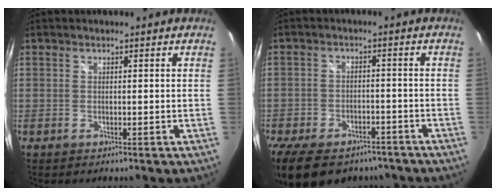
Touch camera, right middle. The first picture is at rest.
{"total": 17.2, "force": [-12.6, 8.8, 7.9], "torque": [-0.189, -0.021, -0.186]}